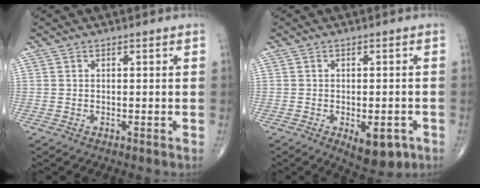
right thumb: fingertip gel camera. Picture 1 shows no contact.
{"total": 7.3, "force": [-2.9, 3.4, 5.8], "torque": [-0.063, 0.003, -0.028]}